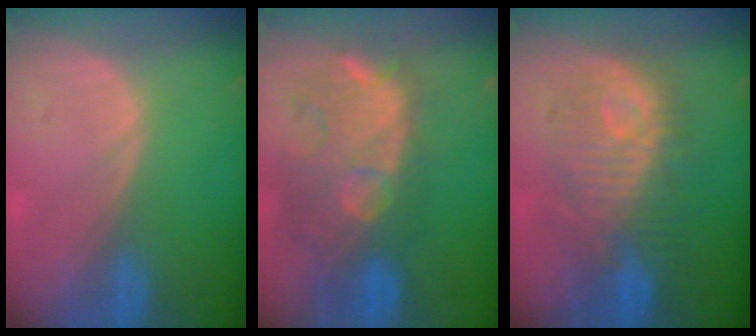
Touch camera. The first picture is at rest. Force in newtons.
{"total": 11.3, "press": 10.5, "slide": 4.4}
{"total": 10.0, "press": 10.0, "slide": 0.8}